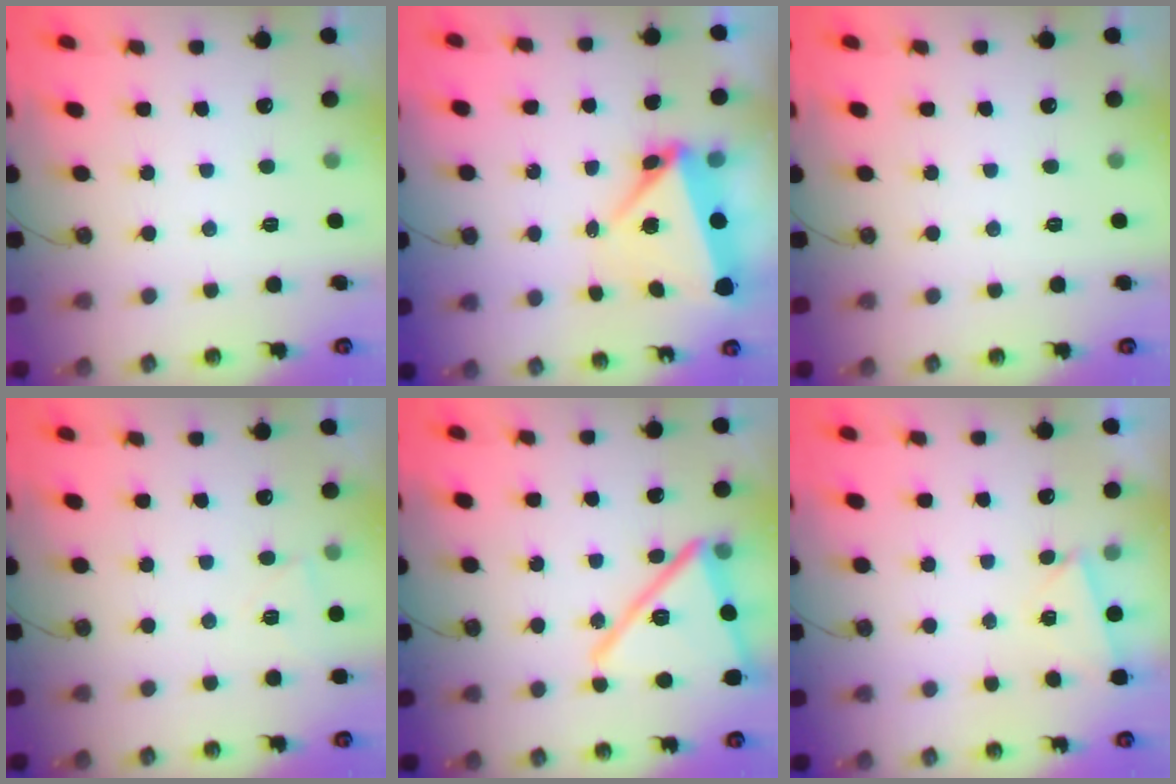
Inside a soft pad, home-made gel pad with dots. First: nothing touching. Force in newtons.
{"total": 6.7, "press": 6.7, "slide": 0.8}
{"total": 0.0}
{"total": 5.8, "press": 3.8, "slide": 4.3}
{"total": 20.2, "press": 20.1, "slide": 1.6}
{"total": 2.5, "press": 2.1, "slide": 1.5}